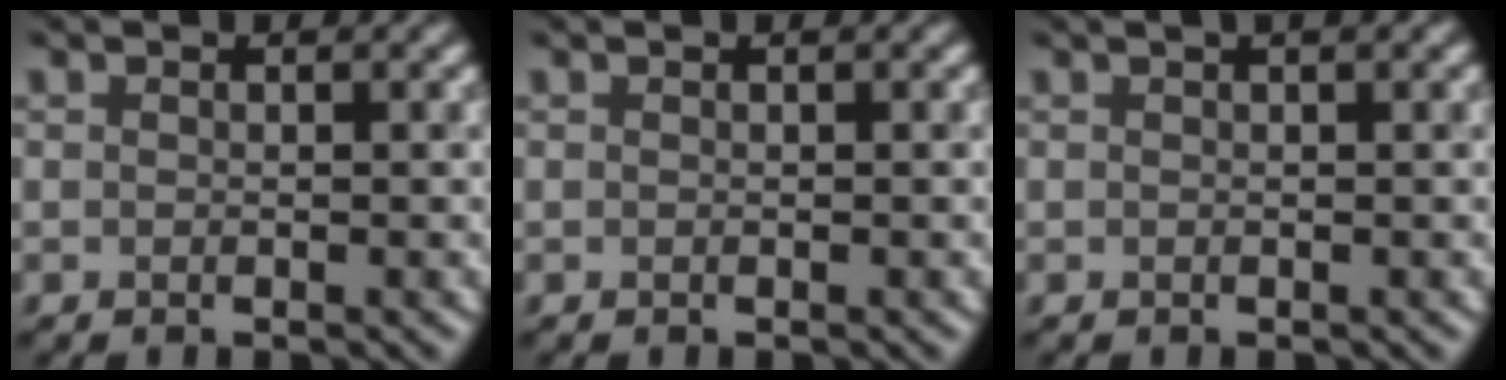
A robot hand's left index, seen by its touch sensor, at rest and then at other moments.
{"total": 0.0}
{"total": 1.8, "force": [0.9, 0.5, 1.4], "torque": [-0.018, 0.002, 0.006]}